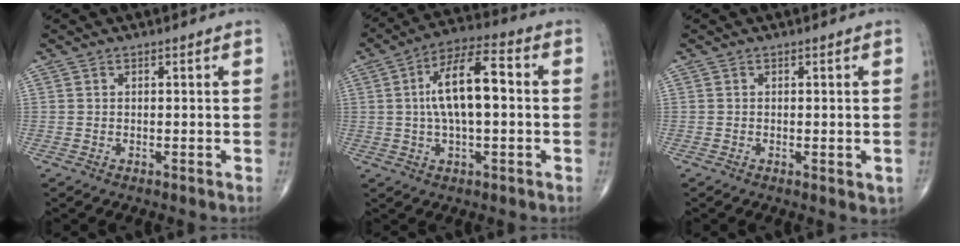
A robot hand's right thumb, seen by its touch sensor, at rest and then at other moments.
{"total": 12.9, "force": [0.9, 5.0, 11.9], "torque": [-0.214, 0.028, 0.008]}
{"total": 2.2, "force": [-0.5, 0.9, 1.9], "torque": [-0.020, -0.004, -0.006]}